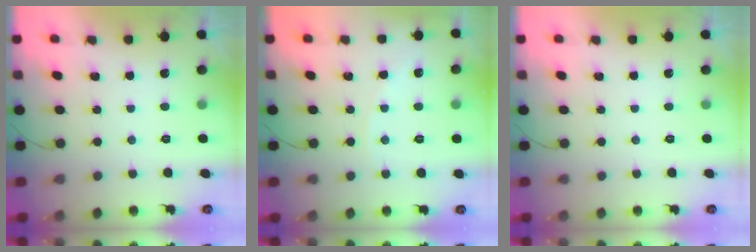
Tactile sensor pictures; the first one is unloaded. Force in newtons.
{"total": 2.8, "press": 2.8, "slide": 0.3}
{"total": 0.0}